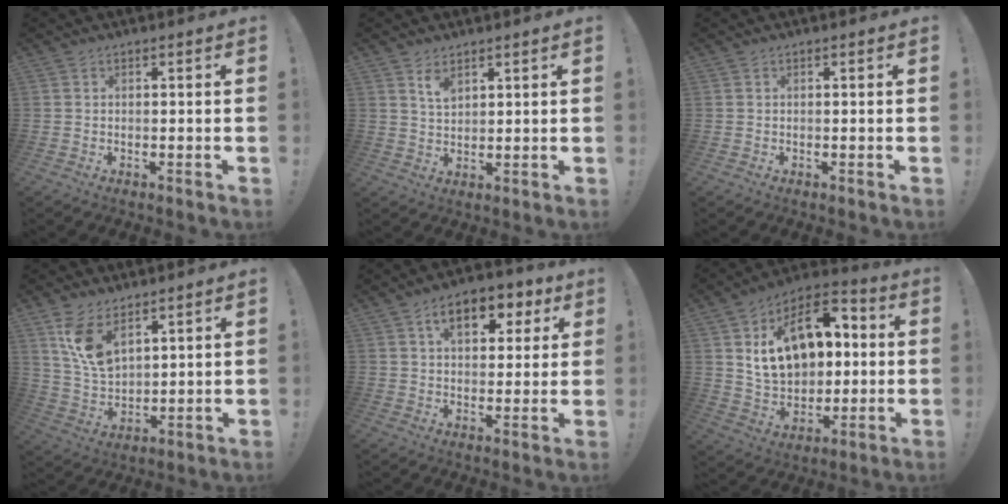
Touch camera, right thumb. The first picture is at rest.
{"total": 4.5, "force": [3.1, 2.2, 2.4], "torque": [-0.029, -0.023, 0.053]}
{"total": 0.0}
{"total": 11.1, "force": [6.7, 5.9, 6.6], "torque": [-0.125, -0.032, 0.129]}
{"total": 10.7, "force": [4.8, 6.5, 7.0], "torque": [-0.095, -0.014, 0.083]}
{"total": 19.7, "force": [5.1, 13.2, 13.7], "torque": [-0.206, -0.007, 0.099]}